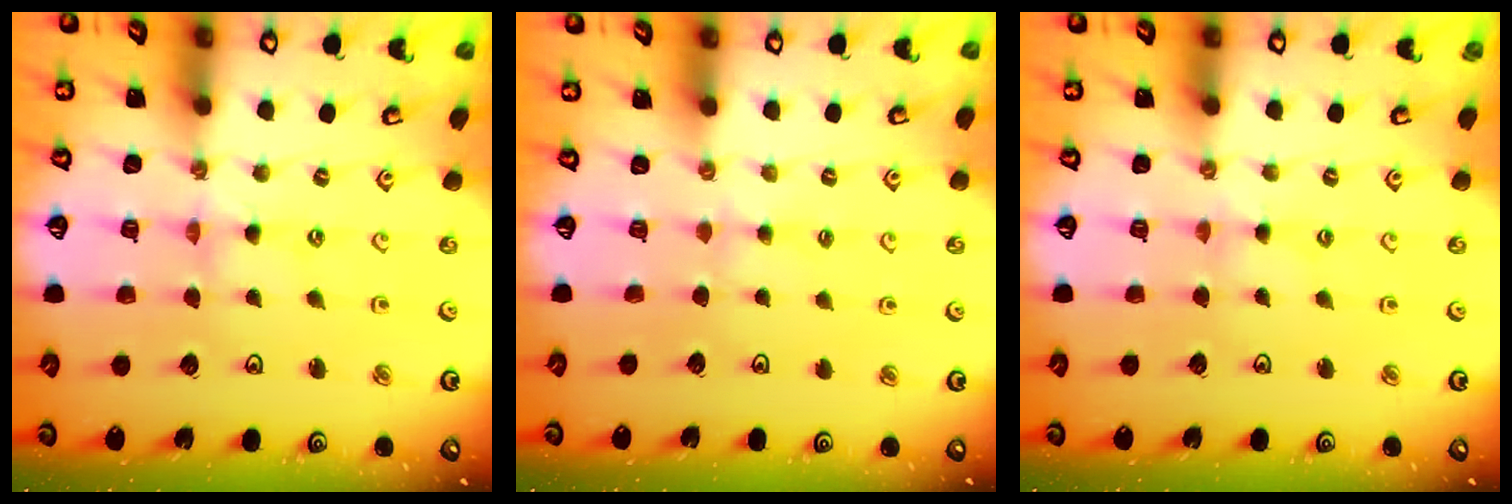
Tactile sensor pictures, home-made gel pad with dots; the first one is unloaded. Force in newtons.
{"total": 1.9, "press": 1.9, "slide": 0.3}
{"total": 1.2, "press": 1.2, "slide": 0.3}